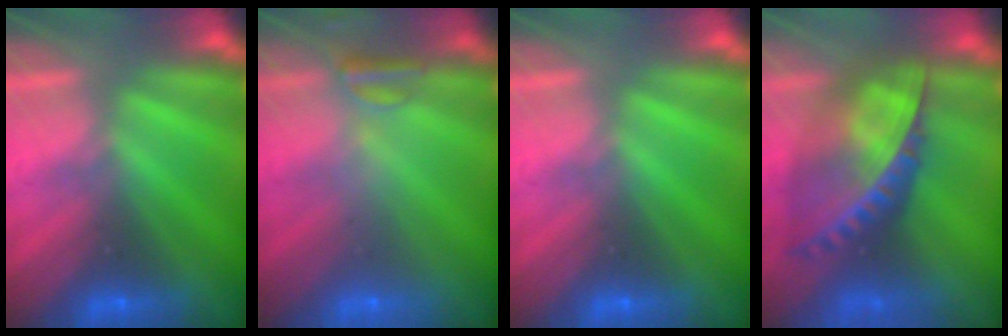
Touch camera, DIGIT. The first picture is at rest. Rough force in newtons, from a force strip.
{"total": 2.4}
{"total": 0.0}
{"total": 7.5}